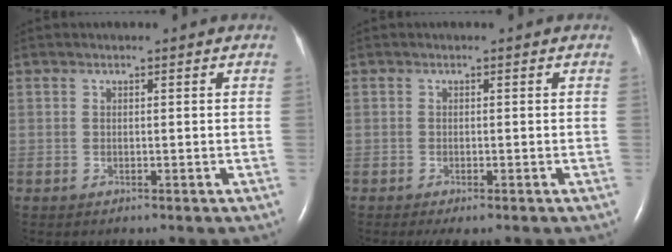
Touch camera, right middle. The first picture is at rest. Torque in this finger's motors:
{"motor_torque": [0.35, -0.28, 0.14, 0.04]}